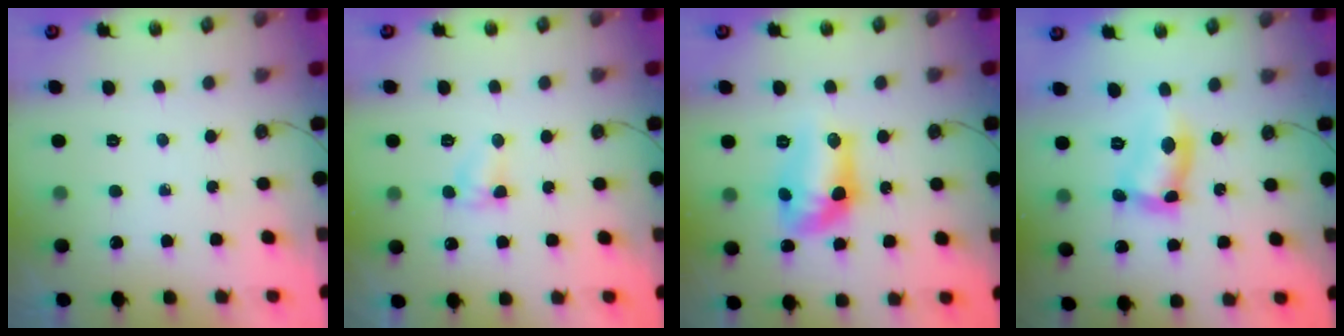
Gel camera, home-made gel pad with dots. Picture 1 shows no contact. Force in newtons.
{"total": 3.3, "press": 3.3, "slide": 0.4}
{"total": 13.5, "press": 13.1, "slide": 3.3}
{"total": 9.9, "press": 9.9, "slide": 0.9}